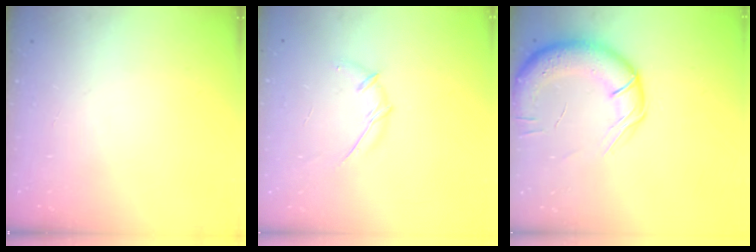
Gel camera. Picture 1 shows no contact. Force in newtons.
{"total": 5.9, "press": 5.7, "slide": 1.3}
{"total": 15.4, "press": 14.9, "slide": 4.0}